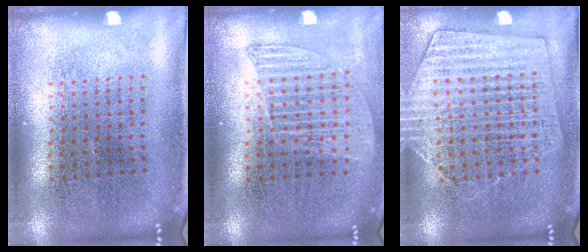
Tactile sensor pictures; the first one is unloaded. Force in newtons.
{"total": 1.2, "press": 1.1, "slide": 0.5}
{"total": 1.5, "press": 1.5, "slide": 0.2}